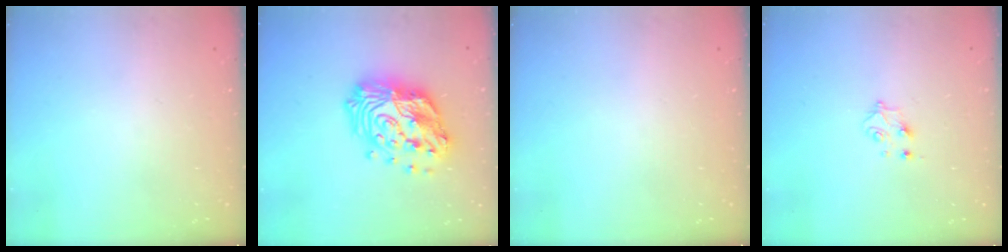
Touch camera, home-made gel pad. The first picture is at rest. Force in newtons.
{"total": 20.7, "press": 20.7, "slide": 1.9}
{"total": 0.0}
{"total": 4.4, "press": 4.4, "slide": 0.5}